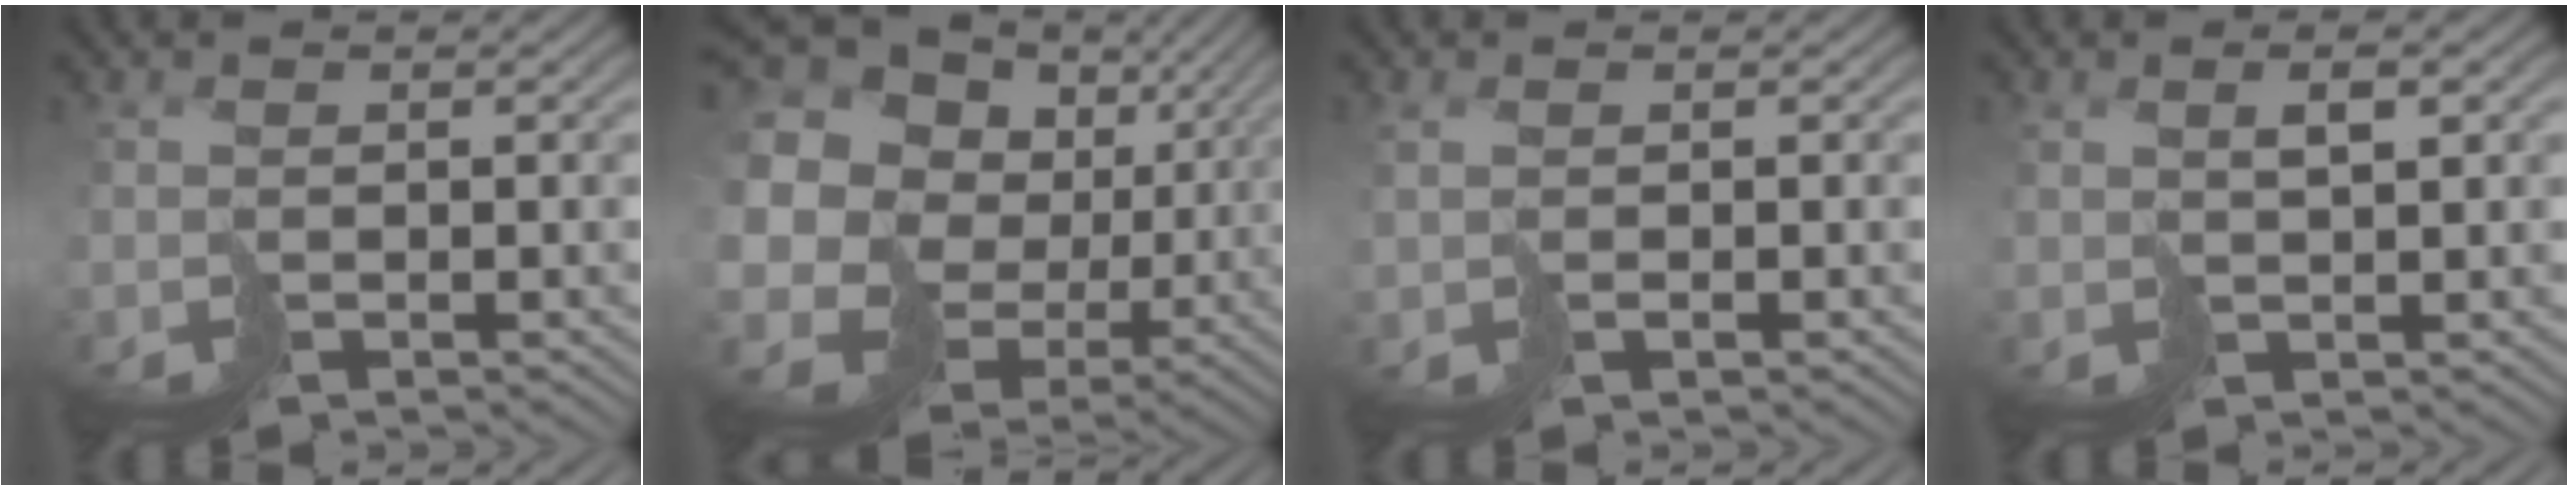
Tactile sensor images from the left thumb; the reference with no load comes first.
{"total": 21.9, "force": [7.2, 18.3, 9.7], "torque": [-0.288, 0.033, 0.126]}
{"total": 0.6, "force": [0.4, 0.1, 0.5], "torque": [-0.012, 0.000, 0.009]}
{"total": 2.2, "force": [1.3, 0.3, 1.7], "torque": [-0.027, 0.007, 0.027]}